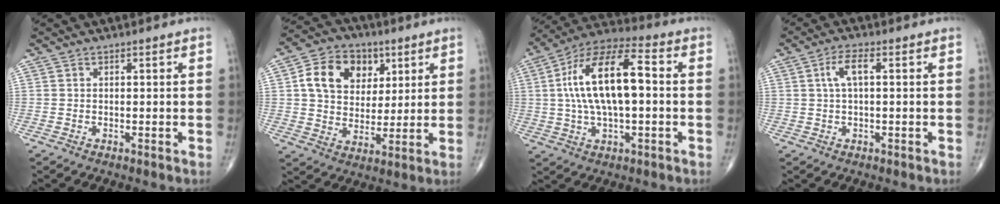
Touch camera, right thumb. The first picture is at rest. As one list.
[{"total": 13.8, "force": [4.5, 10.6, 7.6], "torque": [-0.097, -0.004, 0.074]}, {"total": 17.3, "force": [1.2, 7.3, 15.6], "torque": [-0.291, 0.037, 0.016]}, {"total": 4.1, "force": [0.8, 1.3, 3.8], "torque": [-0.083, 0.014, 0.015]}]